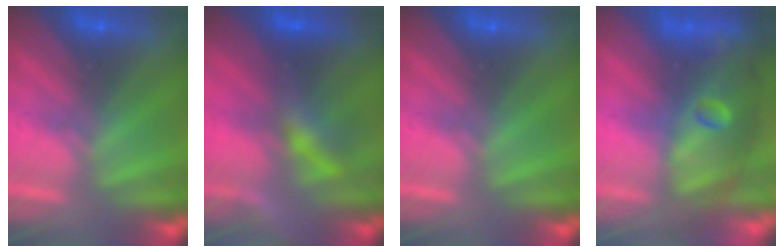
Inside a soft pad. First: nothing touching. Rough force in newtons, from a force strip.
{"total": 7.4}
{"total": 0.0}
{"total": 8.9}